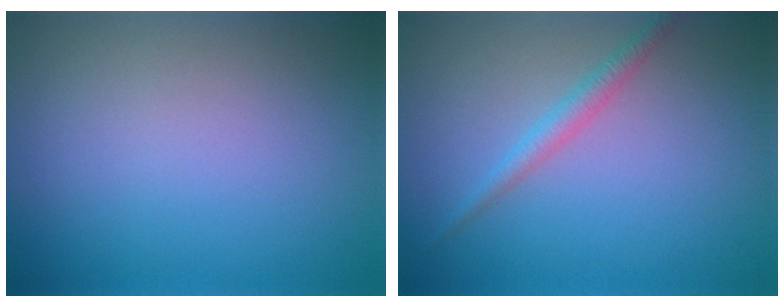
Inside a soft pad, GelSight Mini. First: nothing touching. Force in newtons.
{"total": 1.8, "press": 1.8, "slide": 0.0}